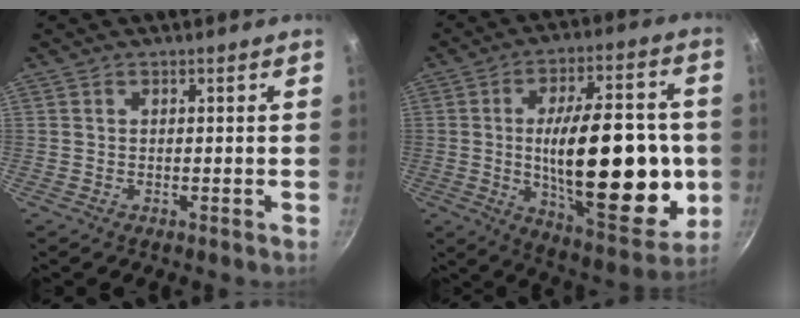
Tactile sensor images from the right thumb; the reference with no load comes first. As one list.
[{"total": 28.2, "force": [-1.9, 11.9, 25.5], "torque": [-0.358, -0.005, -0.019]}]